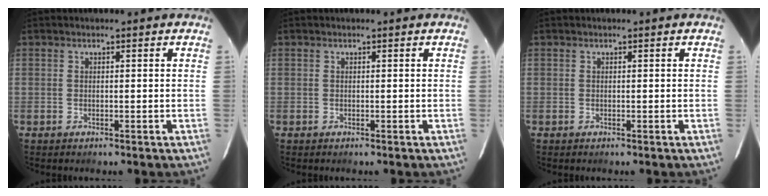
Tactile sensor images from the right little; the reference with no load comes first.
{"total": 0.0}
{"total": 0.0}